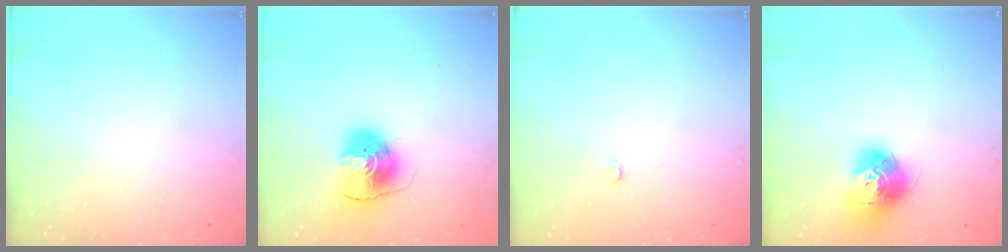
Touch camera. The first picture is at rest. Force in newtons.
{"total": 9.3, "press": 9.2, "slide": 1.1}
{"total": 2.4, "press": 2.4, "slide": 0.2}
{"total": 14.1, "press": 14.1, "slide": 1.3}